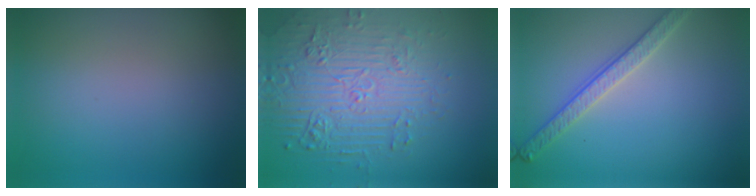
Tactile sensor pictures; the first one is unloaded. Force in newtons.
{"total": 6.7, "press": 5.2, "slide": 4.2}
{"total": 2.8, "press": 2.7, "slide": 0.7}